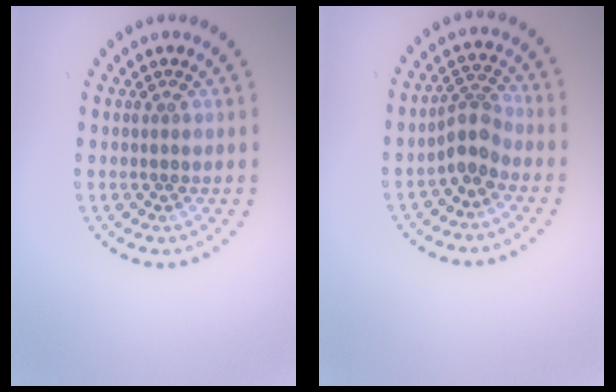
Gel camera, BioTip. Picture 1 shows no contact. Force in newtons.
{"total": 2.7, "press": 2.1, "slide": 1.7}